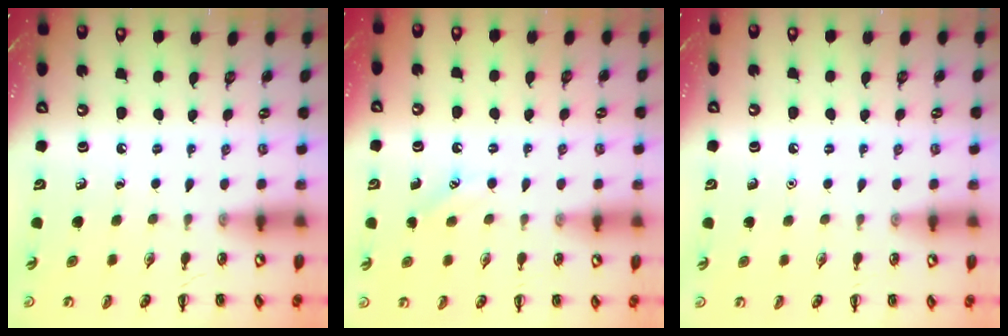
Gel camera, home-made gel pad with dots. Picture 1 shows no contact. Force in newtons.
{"total": 2.5, "press": 2.5, "slide": 0.6}
{"total": 1.5, "press": 1.5, "slide": 0.1}